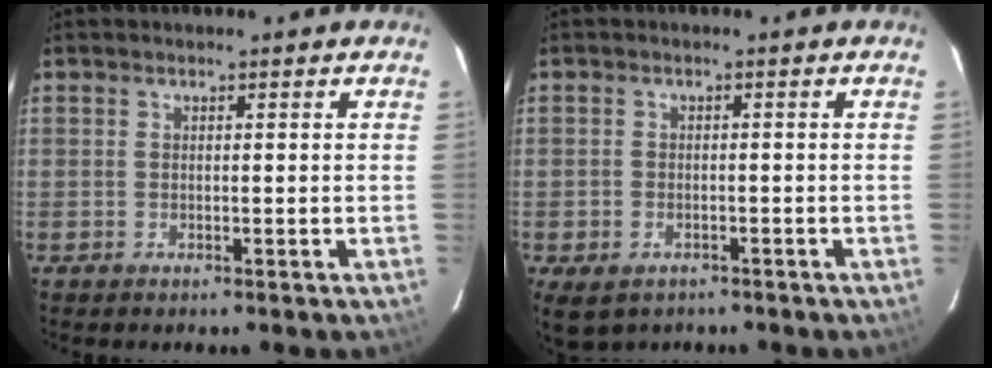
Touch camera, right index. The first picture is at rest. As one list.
[{"total": 5.3, "force": [-2.9, 3.9, 2.2], "torque": [-0.049, -0.009, -0.039]}]